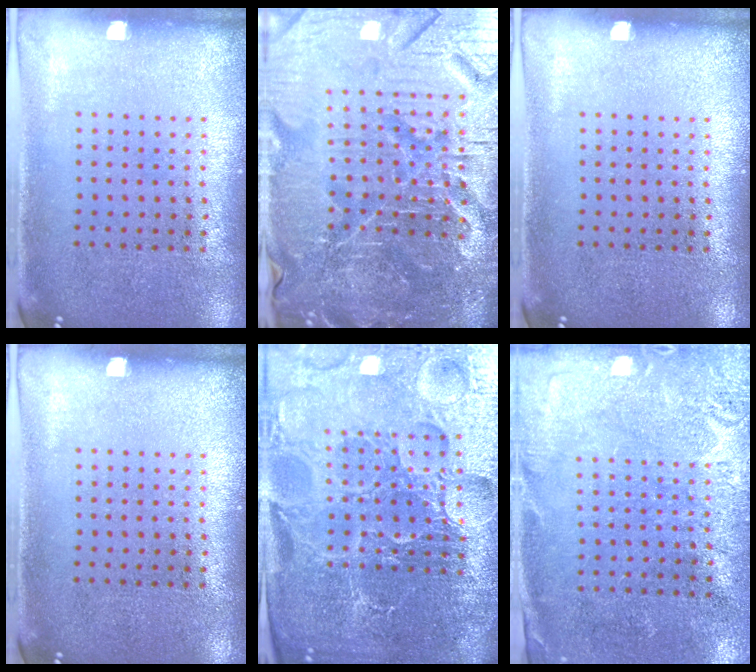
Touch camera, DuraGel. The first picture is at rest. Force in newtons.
{"total": 7.2, "press": 6.4, "slide": 3.3}
{"total": 0.0}
{"total": 0.0}
{"total": 6.3, "press": 5.6, "slide": 2.9}
{"total": 2.7, "press": 2.6, "slide": 0.9}